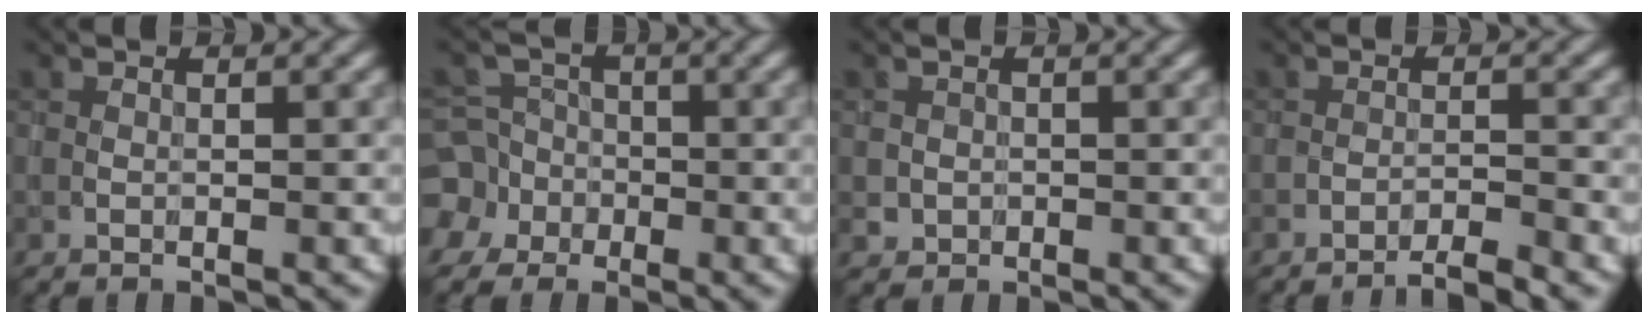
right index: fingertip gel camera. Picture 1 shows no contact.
{"total": 6.5, "force": [-2.6, 5.8, 1.1], "torque": [-0.018, 0.003, -0.070]}
{"total": 1.0, "force": [-0.1, 0.9, -0.3], "torque": [0.014, -0.003, 0.001]}
{"total": 3.0, "force": [-2.7, 0.1, 1.4], "torque": [-0.016, 0.012, -0.047]}